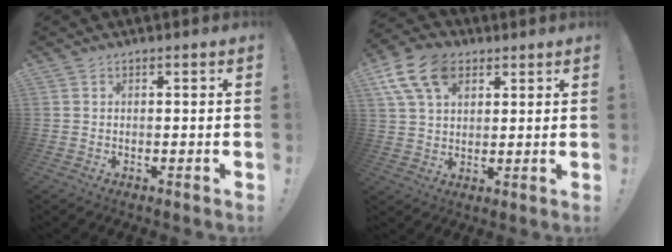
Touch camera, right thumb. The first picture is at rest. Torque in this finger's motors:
{"motor_torque": [0.73, 0.73, 0.18, 0.09, 0.11]}